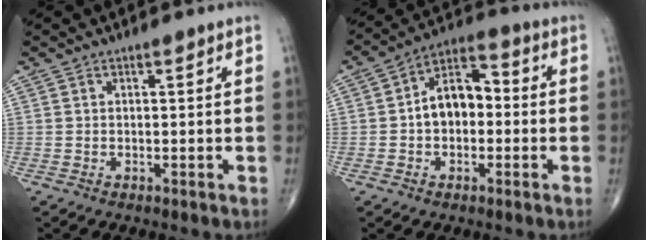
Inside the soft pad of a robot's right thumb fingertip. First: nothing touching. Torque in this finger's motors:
{"motor_torque": [1.23, 1.30, 0.98, -0.16, 0.08]}